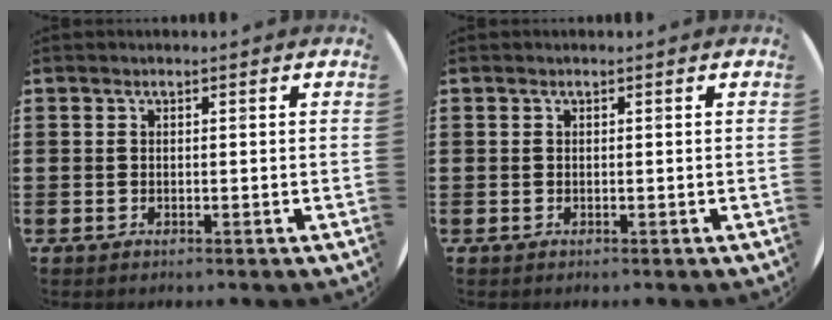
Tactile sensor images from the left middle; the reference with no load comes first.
{"total": 0.0}